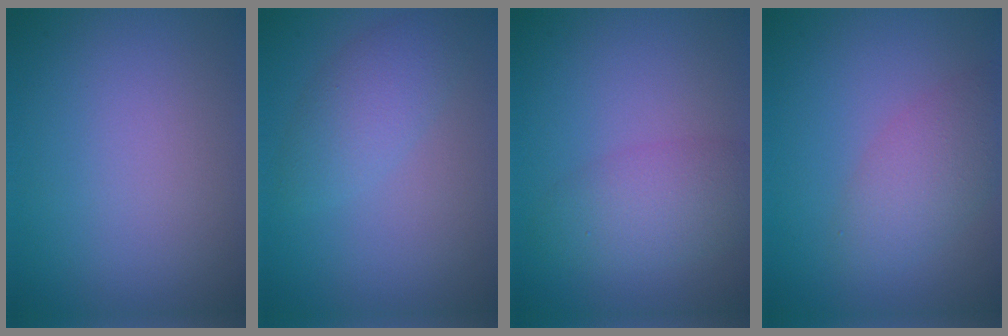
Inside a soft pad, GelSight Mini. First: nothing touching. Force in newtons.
{"total": 2.8, "press": 2.8, "slide": 0.1}
{"total": 3.6, "press": 3.6, "slide": 0.2}
{"total": 3.5, "press": 3.5, "slide": 0.1}